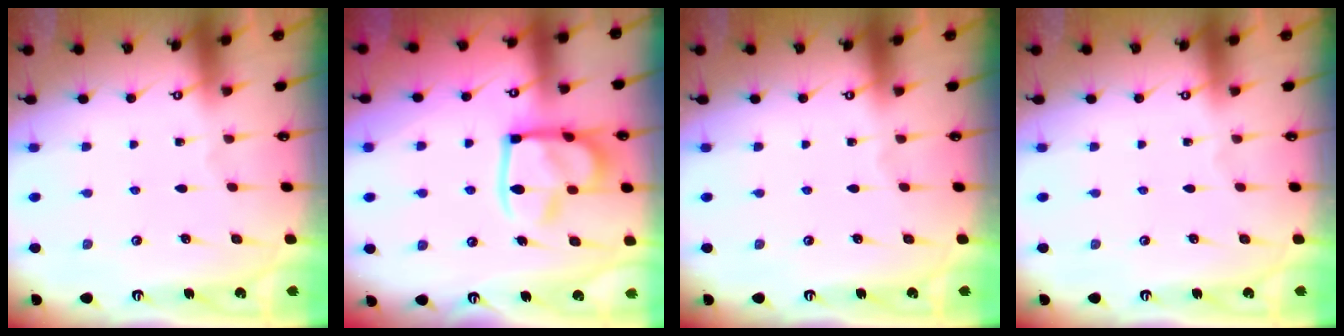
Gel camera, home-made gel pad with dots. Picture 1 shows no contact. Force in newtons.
{"total": 16.5, "press": 16.4, "slide": 1.8}
{"total": 0.0}
{"total": 0.0}